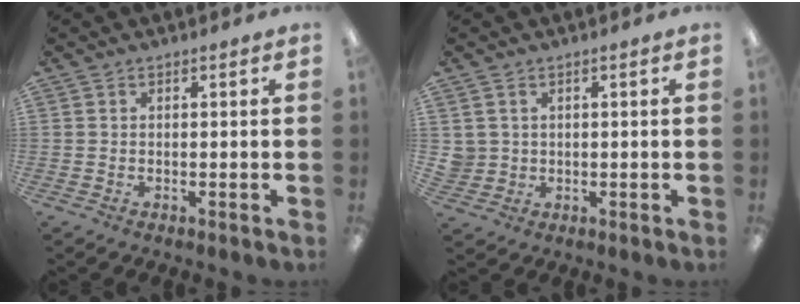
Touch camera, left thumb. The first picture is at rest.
{"total": 2.8, "force": [1.1, 2.6, 0.1], "torque": [-0.010, 0.004, 0.020]}